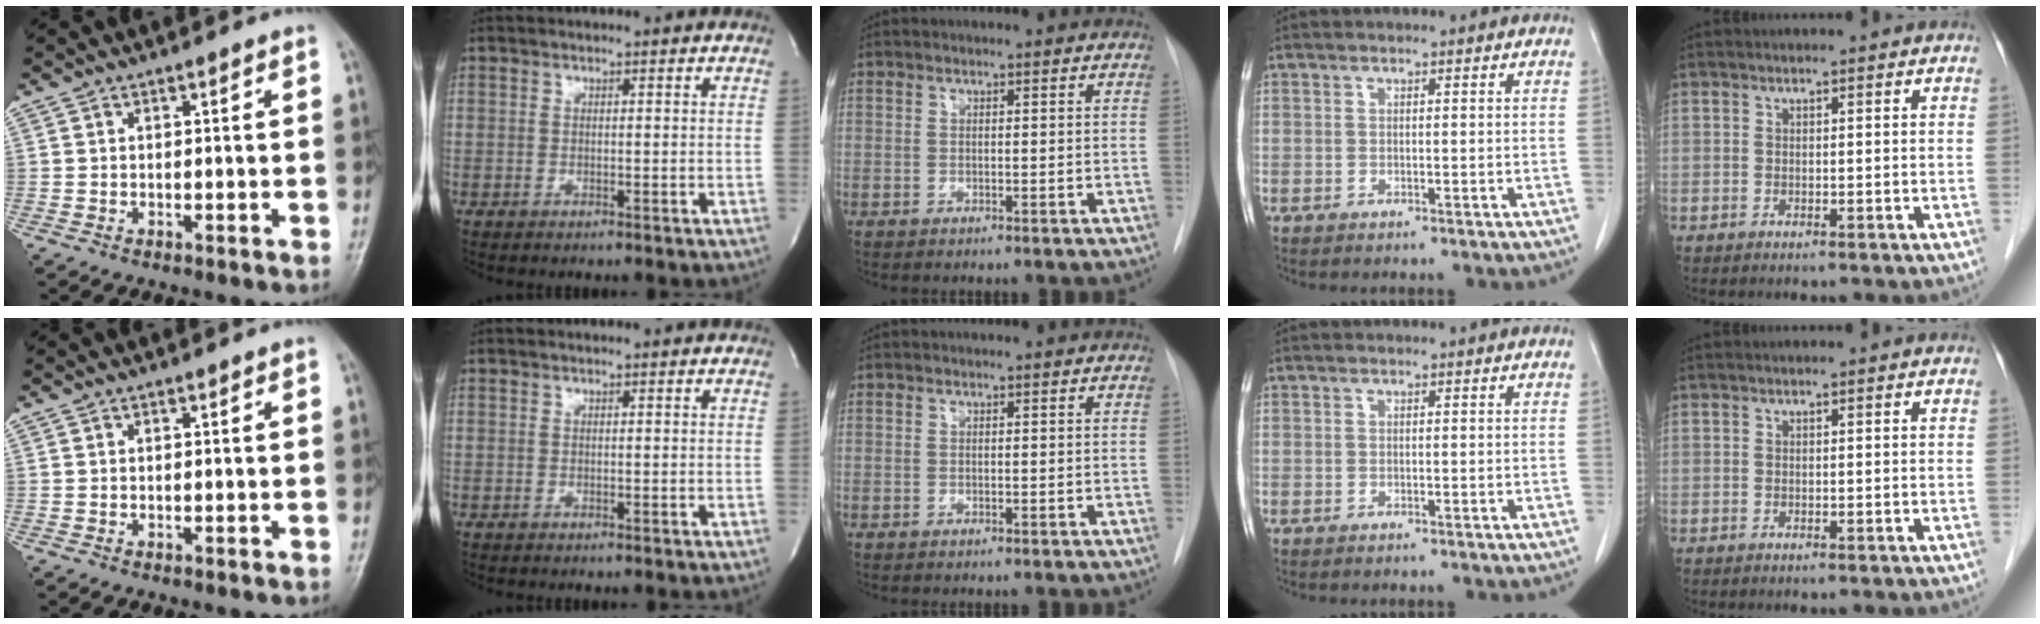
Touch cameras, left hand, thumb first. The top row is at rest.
{}